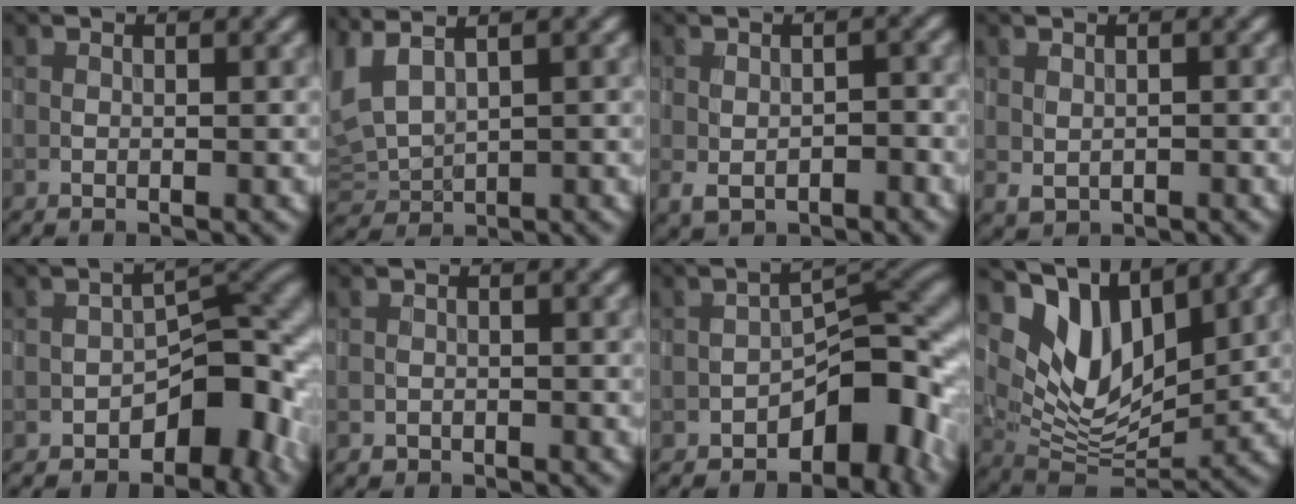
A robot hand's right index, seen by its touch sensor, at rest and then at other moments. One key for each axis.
{"total": 3.7, "fx": 2.1, "fy": 1.6, "fz": 2.6, "tx": -0.077, "ty": 0.011, "tz": 0.048}
{"total": 2.9, "fx": -1.2, "fy": 1.8, "fz": 1.9, "tx": -0.028, "ty": -0.005, "tz": -0.016}
{"total": 1.1, "fx": -0.1, "fy": 0.8, "fz": 0.7, "tx": -0.013, "ty": -0.006, "tz": 0.004}
{"total": 6.9, "fx": -3.7, "fy": 3.6, "fz": 4.5, "tx": -0.032, "ty": 0.018, "tz": -0.063}
{"total": 0.8, "fx": -0.5, "fy": 0.5, "fz": 0.0, "tx": 0.003, "ty": -0.002, "tz": -0.008}
{"total": 8.0, "fx": -4.4, "fy": 3.9, "fz": 5.4, "tx": -0.045, "ty": 0.019, "tz": -0.081}
{"total": 8.4, "fx": 4.4, "fy": 4.5, "fz": 5.6, "tx": -0.111, "ty": -0.010, "tz": 0.080}